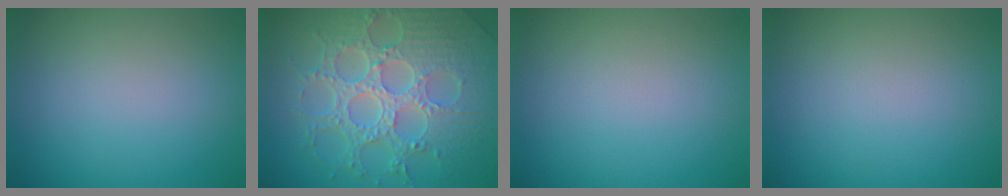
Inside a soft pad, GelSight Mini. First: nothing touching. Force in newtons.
{"total": 8.3, "press": 6.1, "slide": 5.6}
{"total": 0.0}
{"total": 0.0}